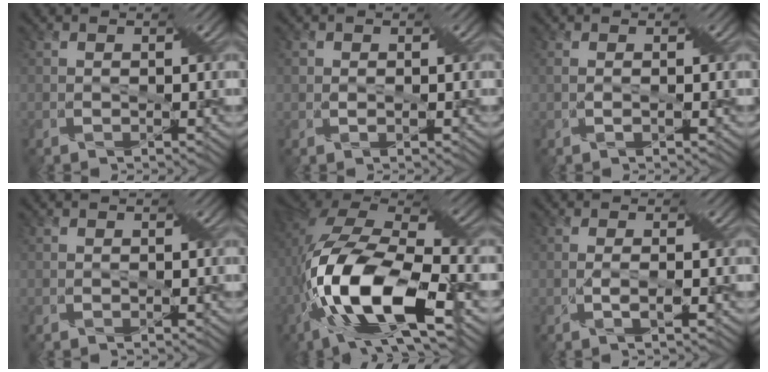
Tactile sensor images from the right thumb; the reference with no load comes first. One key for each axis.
{"total": 1.1, "fx": 0.2, "fy": 1.0, "fz": 0.5, "tx": 0.000, "ty": 0.006, "tz": -0.001}
{"total": 1.5, "fx": 0.0, "fy": 0.7, "fz": 1.4, "tx": -0.029, "ty": -0.006, "tz": 0.003}
{"total": 0.0}
{"total": 17.5, "fx": -4.9, "fy": 6.9, "fz": 15.3, "tx": -0.327, "ty": -0.002, "tz": -0.086}
{"total": 1.3, "fx": -0.2, "fy": -0.7, "fz": 1.1, "tx": -0.025, "ty": 0.003, "tz": -0.002}